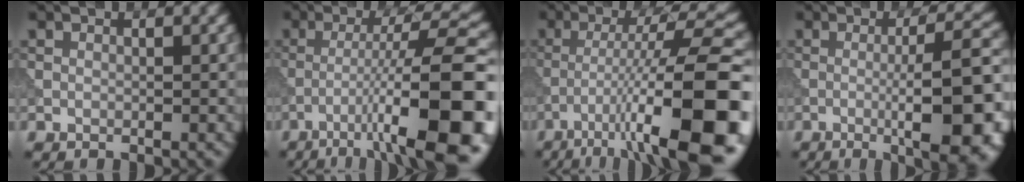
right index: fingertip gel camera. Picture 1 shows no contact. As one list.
[{"total": 13.5, "force": [-5.4, 2.7, 12.1], "torque": [-0.185, 0.007, -0.077]}, {"total": 15.0, "force": [-6.5, 3.3, 13.1], "torque": [-0.208, 0.010, -0.096]}, {"total": 10.9, "force": [-2.7, 2.2, 10.3], "torque": [-0.125, 0.011, -0.040]}]